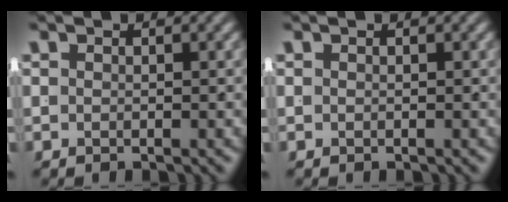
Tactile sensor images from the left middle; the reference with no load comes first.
{"total": 0.0}